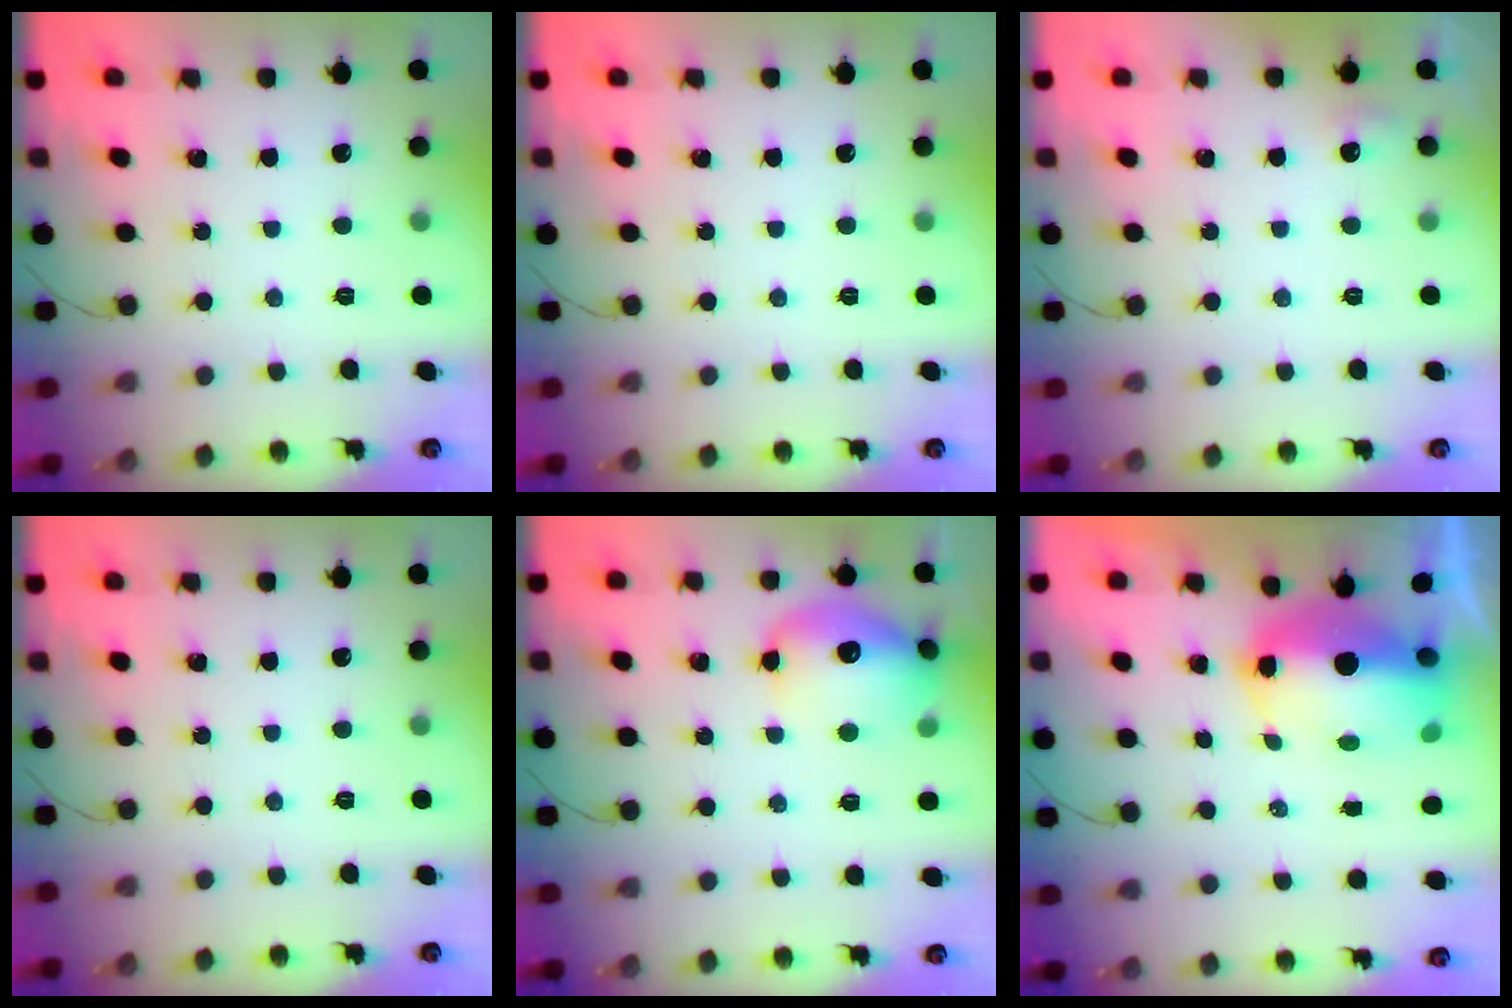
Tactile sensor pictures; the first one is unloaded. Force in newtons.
{"total": 0.0}
{"total": 3.9, "press": 3.8, "slide": 1.1}
{"total": 0.0}
{"total": 14.4, "press": 14.2, "slide": 2.3}
{"total": 12.9, "press": 12.7, "slide": 2.4}